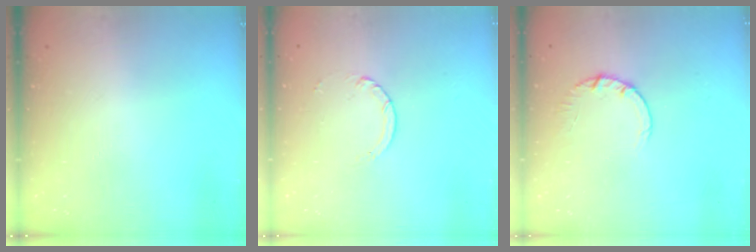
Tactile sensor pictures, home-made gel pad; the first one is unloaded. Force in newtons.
{"total": 2.5, "press": 2.4, "slide": 0.2}
{"total": 2.7, "press": 2.7, "slide": 0.4}